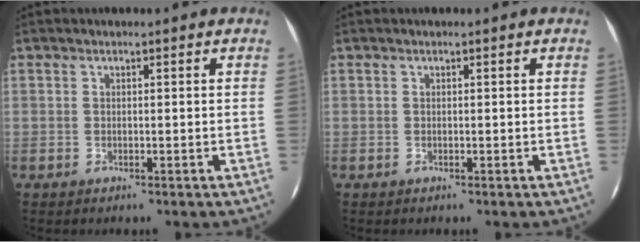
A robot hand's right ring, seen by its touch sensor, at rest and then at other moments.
{"total": 0.0}